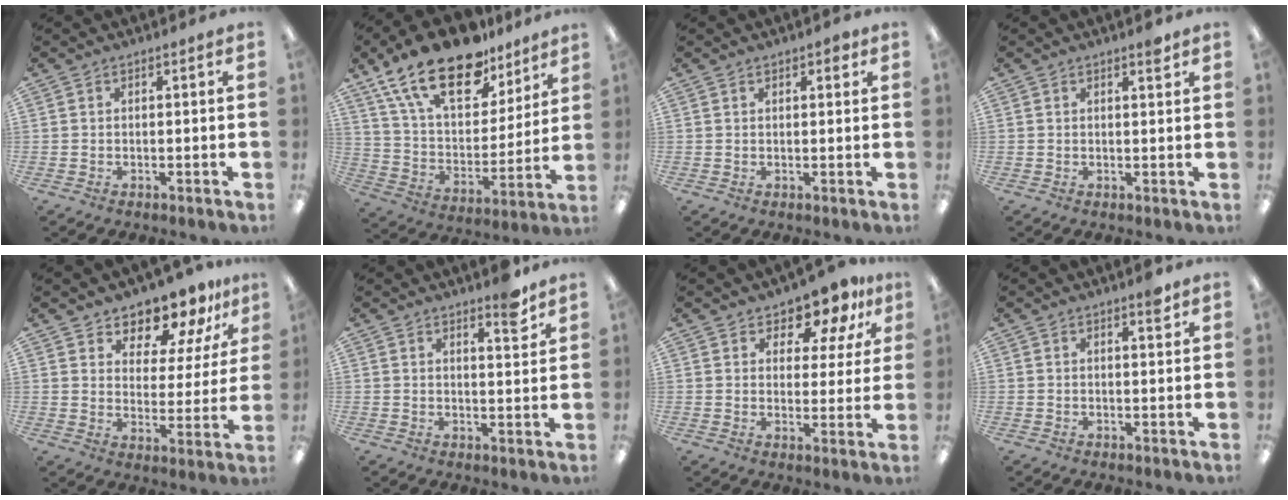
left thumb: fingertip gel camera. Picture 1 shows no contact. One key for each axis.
{"total": 22.1, "fx": 15.3, "fy": 10.1, "fz": 12.4, "tx": -0.223, "ty": -0.085, "tz": 0.273}
{"total": 1.9, "fx": 1.3, "fy": 0.9, "fz": 1.1, "tx": -0.007, "ty": -0.004, "tz": 0.019}
{"total": 1.2, "fx": 0.8, "fy": 0.2, "fz": 0.8, "tx": -0.010, "ty": -0.003, "tz": 0.012}
{"total": 11.1, "fx": 10.1, "fy": 3.8, "fz": 2.4, "tx": -0.047, "ty": -0.086, "tz": 0.186}
{"total": 5.4, "fx": 4.3, "fy": 1.1, "fz": 3.1, "tx": -0.033, "ty": -0.031, "tz": 0.067}
{"total": 8.9, "fx": 7.5, "fy": 3.8, "fz": 2.9, "tx": -0.044, "ty": -0.053, "tz": 0.134}
{"total": 2.8, "fx": 2.1, "fy": 0.6, "fz": 1.8, "tx": -0.015, "ty": -0.008, "tz": 0.030}